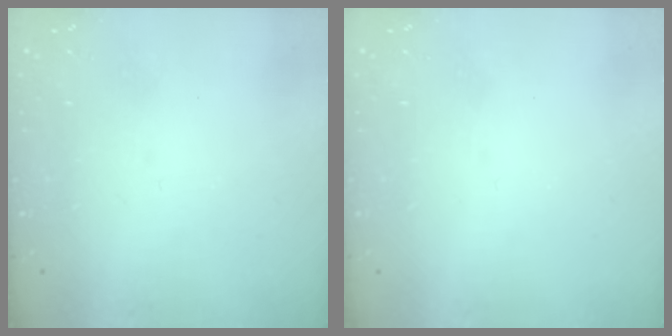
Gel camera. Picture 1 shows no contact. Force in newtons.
{"total": 0.0}